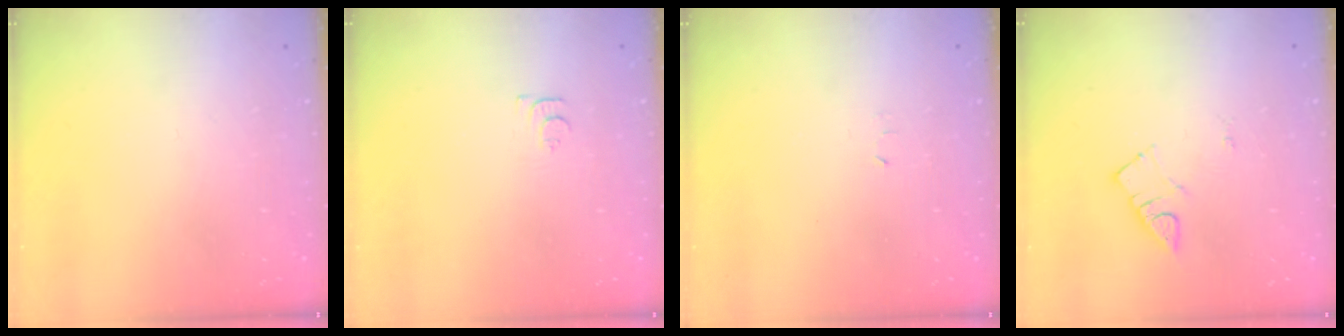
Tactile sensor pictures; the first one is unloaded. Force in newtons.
{"total": 3.7, "press": 3.6, "slide": 0.5}
{"total": 2.4, "press": 2.4, "slide": 0.4}
{"total": 3.4, "press": 3.4, "slide": 0.5}